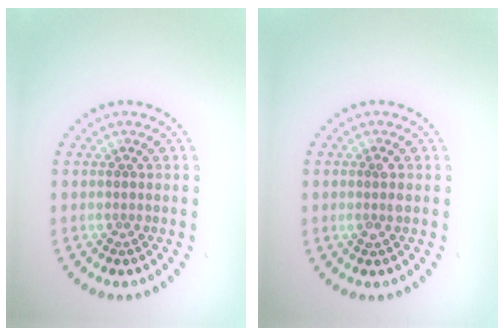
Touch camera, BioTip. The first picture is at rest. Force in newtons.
{"total": 1.0, "press": 1.0, "slide": 0.3}